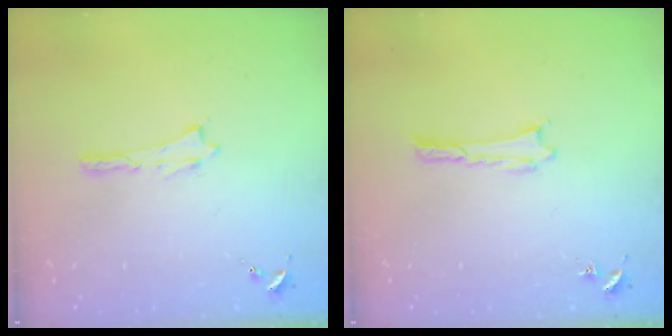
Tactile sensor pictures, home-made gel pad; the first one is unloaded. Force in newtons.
{"total": 0.0}